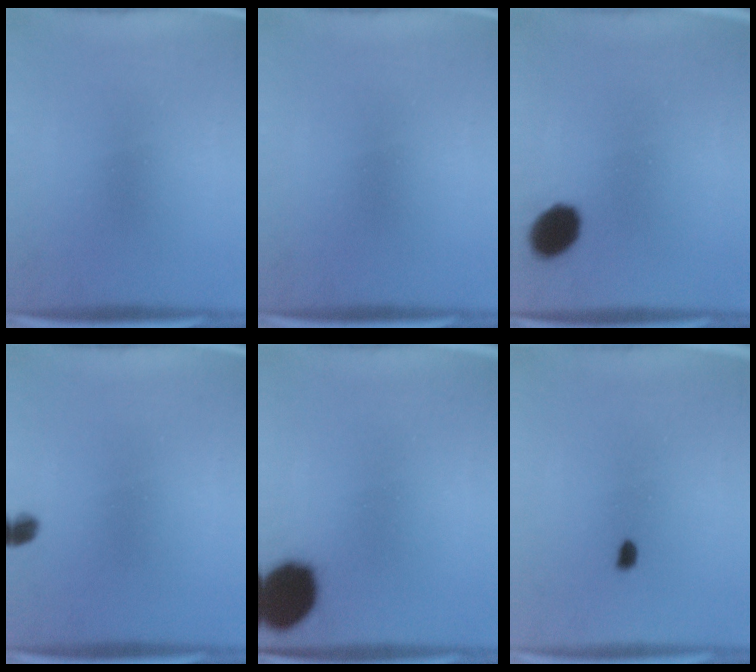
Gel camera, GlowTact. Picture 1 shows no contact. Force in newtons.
{"total": 0.0}
{"total": 7.3}
{"total": 1.8}
{"total": 14.3}
{"total": 0.8}